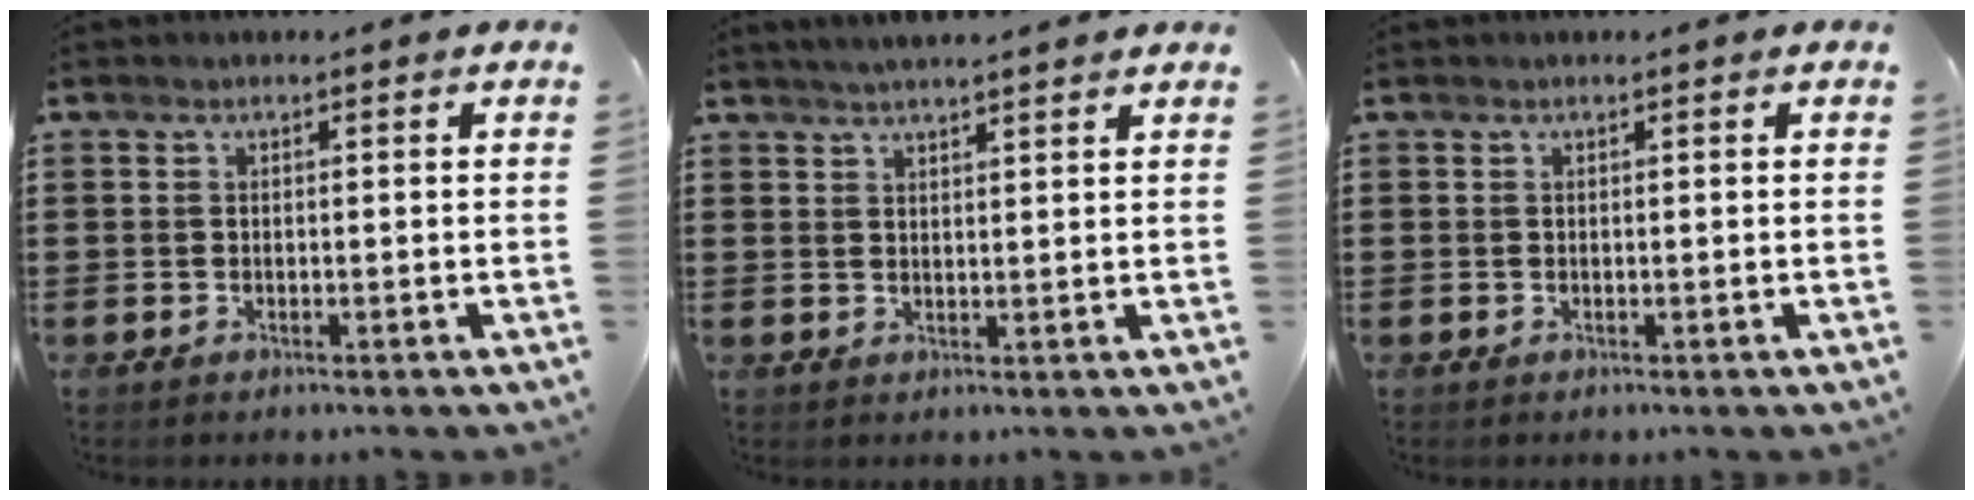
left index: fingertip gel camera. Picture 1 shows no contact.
{"total": 2.4, "force": [2.2, -0.4, 0.6], "torque": [-0.018, -0.003, 0.041]}
{"total": 0.0}